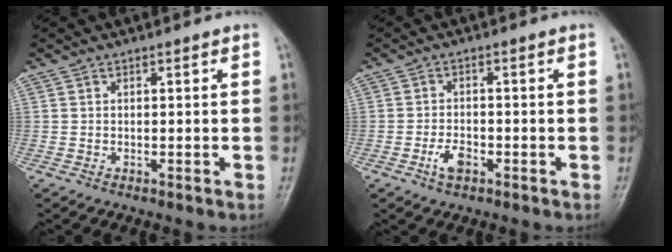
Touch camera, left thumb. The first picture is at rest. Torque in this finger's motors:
{"motor_torque": [0.04, 0.13, 0.41, 0.25, 0.01]}